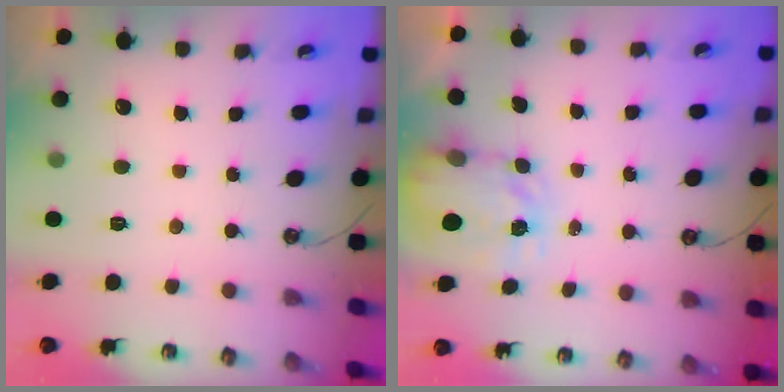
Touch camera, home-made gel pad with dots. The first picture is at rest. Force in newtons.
{"total": 3.5, "press": 3.5, "slide": 0.3}